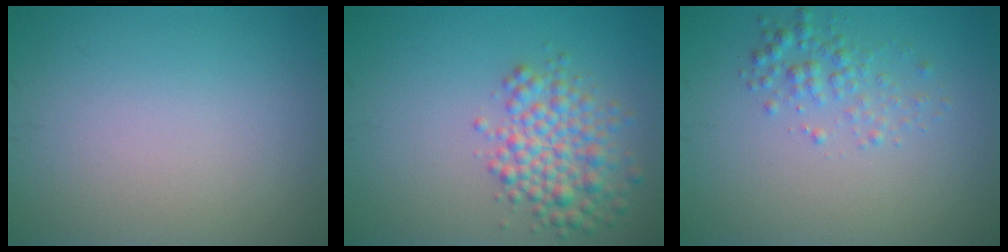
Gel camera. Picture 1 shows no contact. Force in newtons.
{"total": 4.5, "press": 4.5, "slide": 0.2}
{"total": 2.0, "press": 2.0, "slide": 0.1}